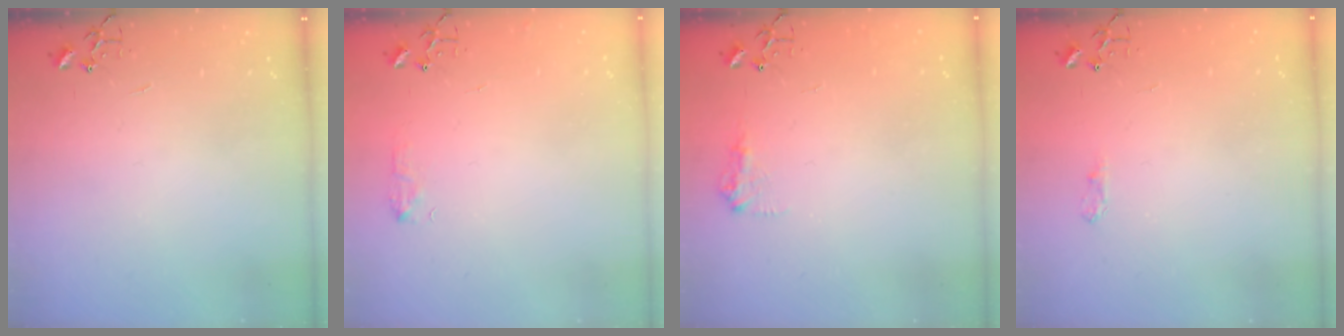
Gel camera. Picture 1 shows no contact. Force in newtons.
{"total": 6.4, "press": 6.3, "slide": 0.9}
{"total": 7.9, "press": 7.9, "slide": 0.3}
{"total": 6.8, "press": 6.8, "slide": 0.6}